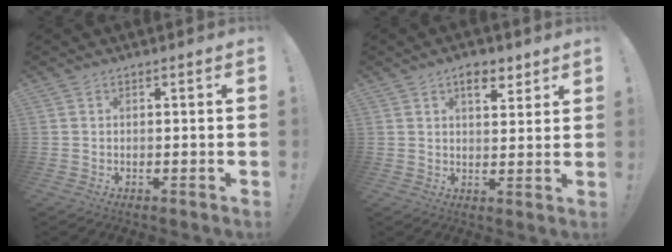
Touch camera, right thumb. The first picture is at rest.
{"total": 6.4, "force": [4.0, 3.2, 3.9], "torque": [-0.044, -0.017, 0.066]}